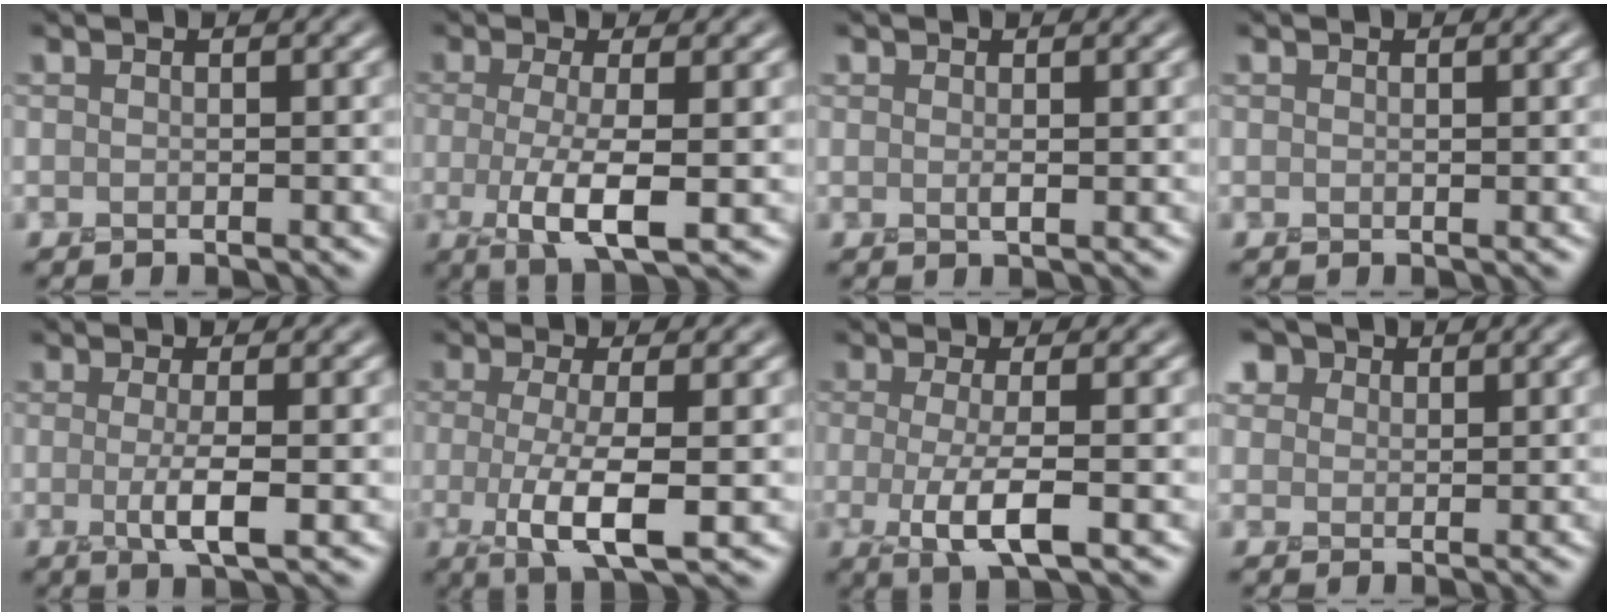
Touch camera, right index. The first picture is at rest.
{"total": 4.7, "force": [-0.7, 1.4, 4.5], "torque": [-0.095, -0.009, -0.012]}
{"total": 0.6, "force": [0.6, 0.0, 0.0], "torque": [-0.005, 0.001, 0.011]}
{"total": 0.0}
{"total": 2.7, "force": [0.0, 0.6, 2.7], "torque": [-0.054, -0.008, 0.000]}
{"total": 5.3, "force": [-0.8, 1.5, 5.0], "torque": [-0.102, -0.009, -0.013]}
{"total": 4.2, "force": [-0.5, 1.2, 4.0], "torque": [-0.082, -0.010, -0.012]}
{"total": 4.4, "force": [2.9, 2.9, 1.4], "torque": [-0.052, 0.022, 0.034]}